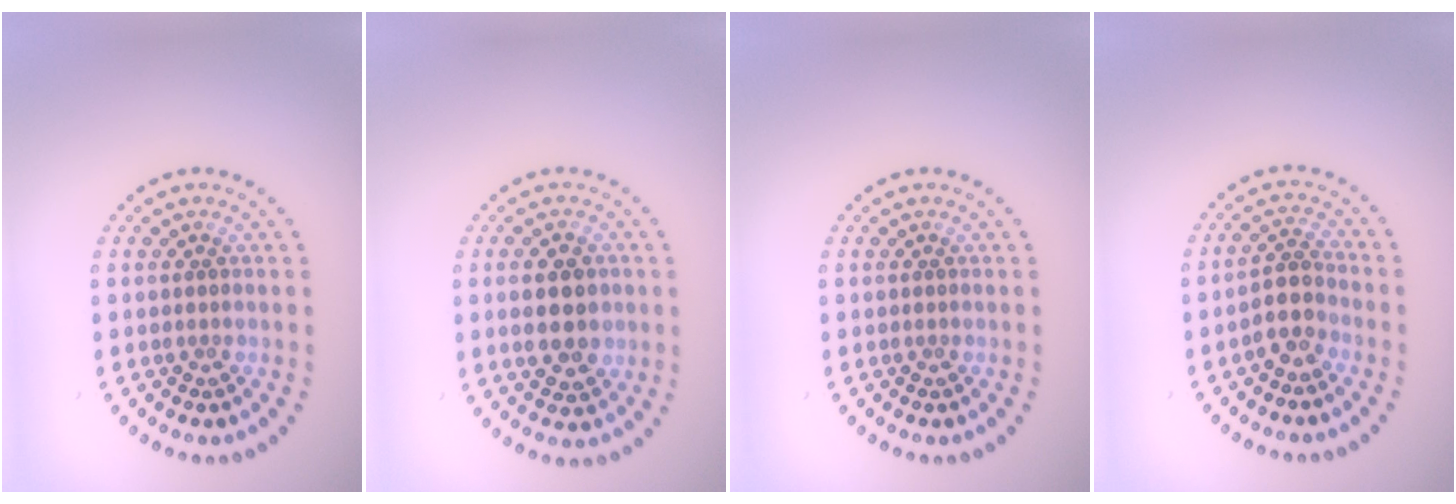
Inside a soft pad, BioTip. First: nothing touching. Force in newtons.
{"total": 4.6, "press": 4.6, "slide": 0.1}
{"total": 0.0}
{"total": 2.6, "press": 2.2, "slide": 1.4}